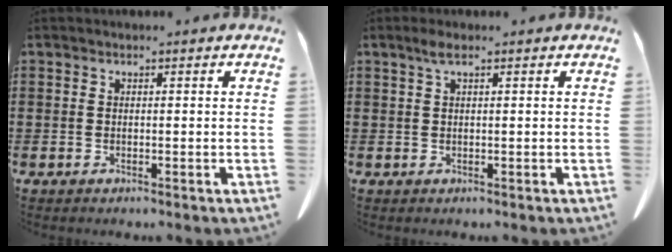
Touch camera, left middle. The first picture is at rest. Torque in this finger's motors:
{"motor_torque": [0.46, 0.06, 0.02, 0.02]}